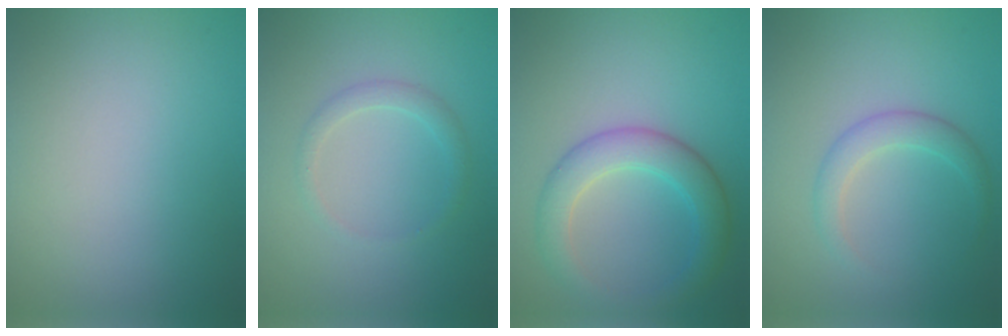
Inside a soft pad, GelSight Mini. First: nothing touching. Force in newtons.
{"total": 1.5, "press": 1.4, "slide": 0.0}
{"total": 4.5, "press": 4.5, "slide": 0.1}
{"total": 2.2, "press": 2.2, "slide": 0.1}